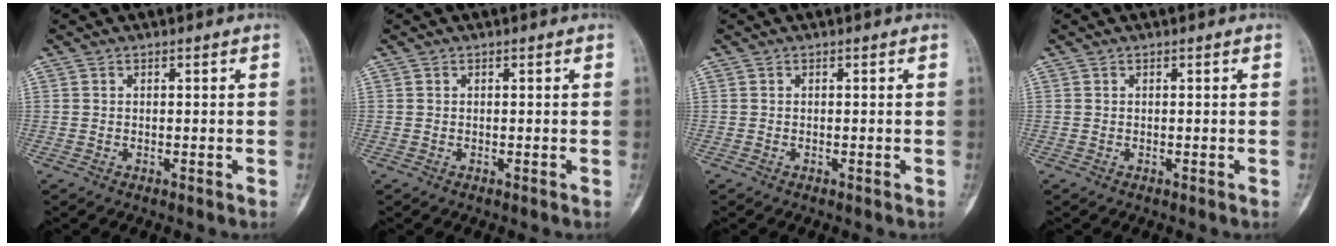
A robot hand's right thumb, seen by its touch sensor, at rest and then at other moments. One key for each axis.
{"total": 0.0}
{"total": 0.0}
{"total": 0.0}